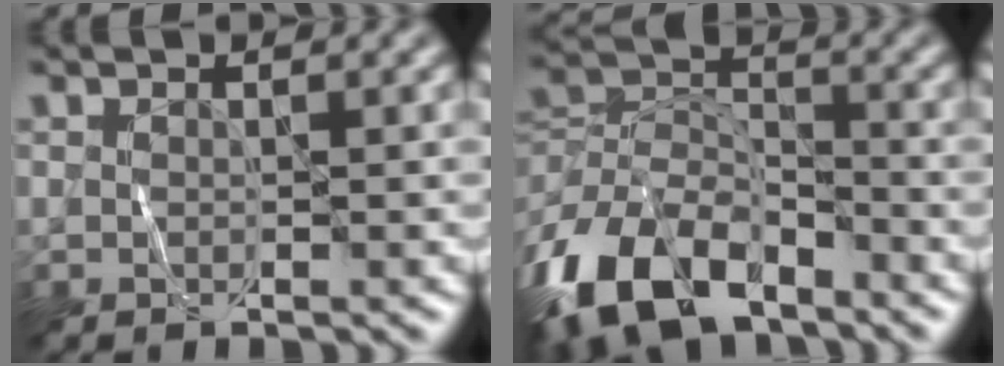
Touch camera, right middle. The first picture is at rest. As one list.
[{"total": 11.3, "force": [-7.2, 5.9, 6.3], "torque": [-0.129, -0.010, -0.150]}]